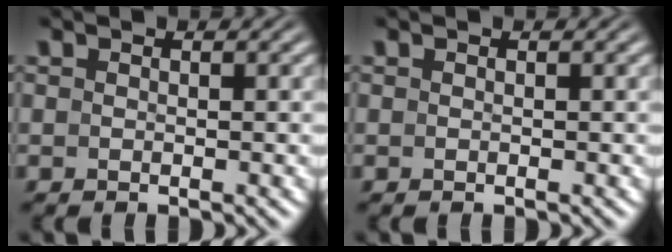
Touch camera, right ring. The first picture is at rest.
{"total": 0.0}